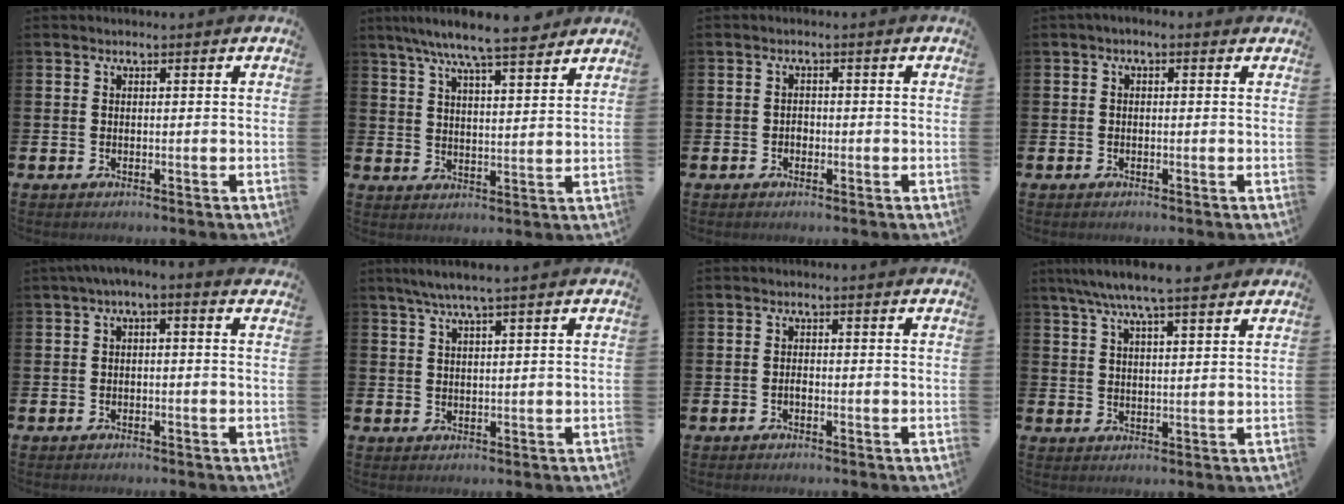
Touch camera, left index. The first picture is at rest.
{"total": 8.3, "force": [7.5, 0.6, 3.4], "torque": [-0.085, -0.031, 0.135]}
{"total": 1.1, "force": [-0.5, 0.8, 0.5], "torque": [-0.009, 0.003, -0.011]}
{"total": 0.8, "force": [-0.5, 0.3, 0.5], "torque": [-0.008, 0.002, -0.011]}
{"total": 1.6, "force": [-0.9, 0.3, 1.2], "torque": [-0.019, 0.002, -0.019]}
{"total": 3.5, "force": [2.8, -0.3, 2.2], "torque": [-0.054, 0.001, 0.050]}
{"total": 1.0, "force": [-0.5, 0.4, 0.8], "torque": [-0.013, 0.000, -0.011]}
{"total": 7.2, "force": [6.3, 0.9, 3.2], "torque": [-0.077, -0.017, 0.114]}